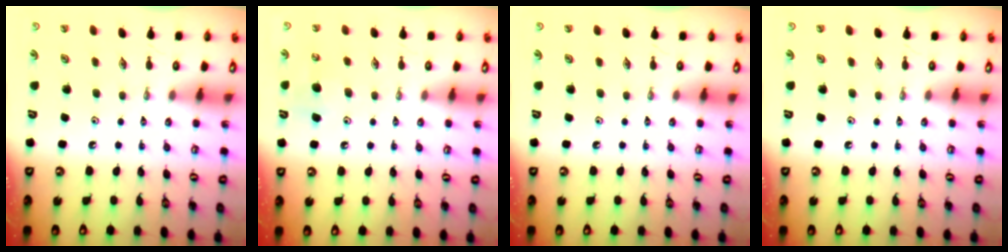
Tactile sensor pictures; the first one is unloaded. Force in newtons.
{"total": 8.8, "press": 8.6, "slide": 1.5}
{"total": 0.0}
{"total": 0.0}